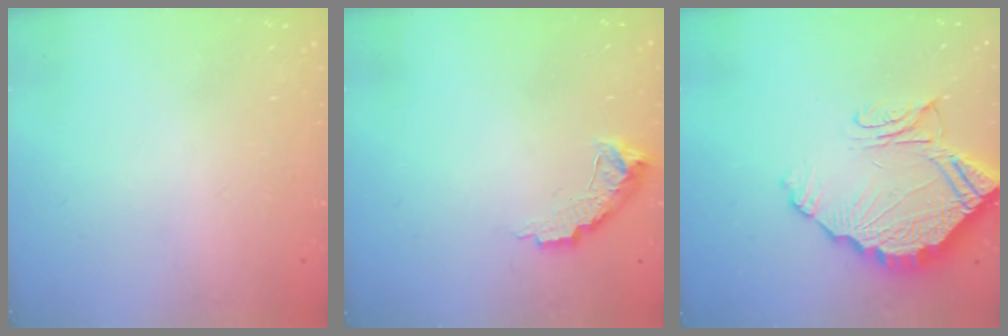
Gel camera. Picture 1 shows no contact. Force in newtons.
{"total": 8.6, "press": 8.6, "slide": 0.4}
{"total": 14.2, "press": 14.1, "slide": 1.7}